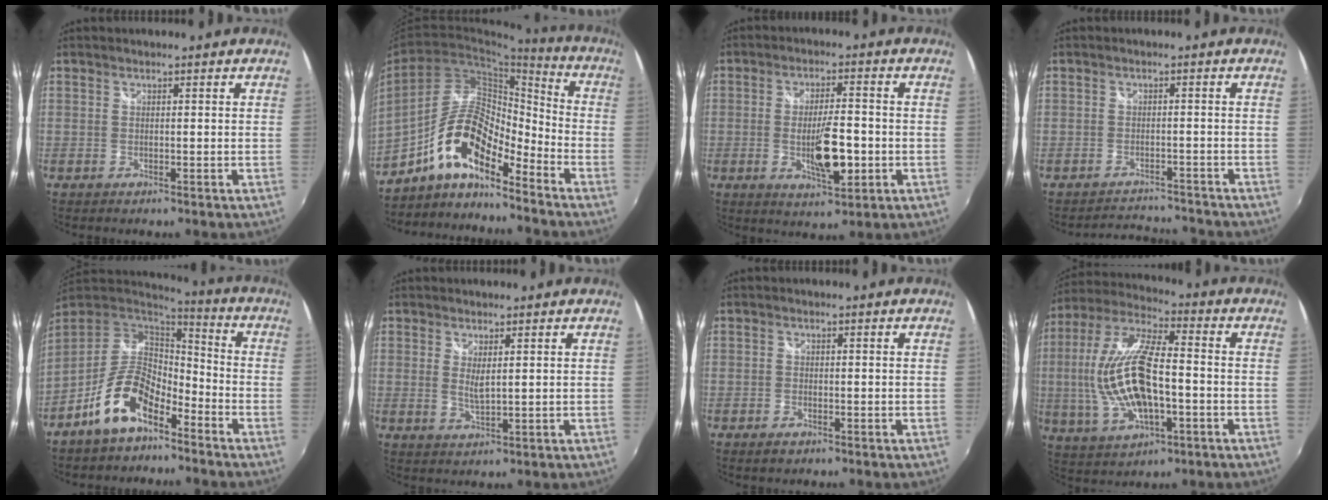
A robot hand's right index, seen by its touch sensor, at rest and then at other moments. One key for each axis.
{"total": 13.3, "fx": -9.1, "fy": 4.4, "fz": 8.6, "tx": -0.163, "ty": 0.016, "tz": -0.175}
{"total": 9.3, "fx": -2.0, "fy": 2.7, "fz": 8.7, "tx": -0.152, "ty": -0.013, "tz": -0.029}
{"total": 5.7, "fx": -5.3, "fy": 2.1, "fz": 0.2, "tx": -0.011, "ty": 0.021, "tz": -0.077}
{"total": 12.2, "fx": -7.4, "fy": 5.7, "fz": 7.8, "tx": -0.162, "ty": 0.008, "tz": -0.136}
{"total": 2.9, "fx": 0.8, "fy": 0.8, "fz": 2.6, "tx": -0.048, "ty": -0.008, "tz": 0.014}
{"total": 1.6, "fx": -1.1, "fy": 1.0, "fz": 0.6, "tx": -0.014, "ty": -0.003, "tz": -0.020}
{"total": 18.0, "fx": -2.4, "fy": 7.1, "fz": 16.3, "tx": -0.332, "ty": -0.002, "tz": -0.035}